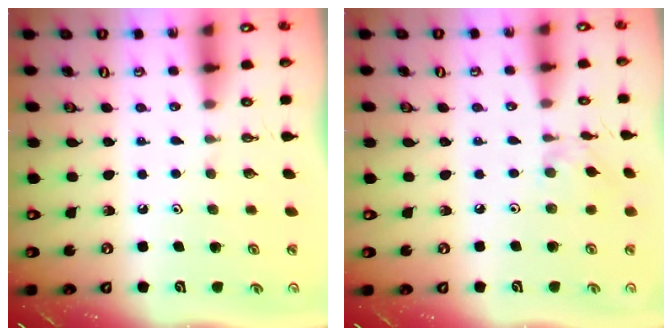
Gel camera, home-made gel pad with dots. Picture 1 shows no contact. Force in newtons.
{"total": 2.1, "press": 2.1, "slide": 0.2}